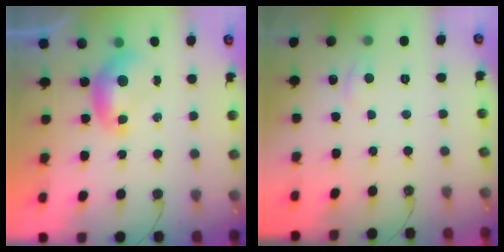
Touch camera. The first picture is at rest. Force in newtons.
{"total": 2.5, "press": 2.4, "slide": 0.5}